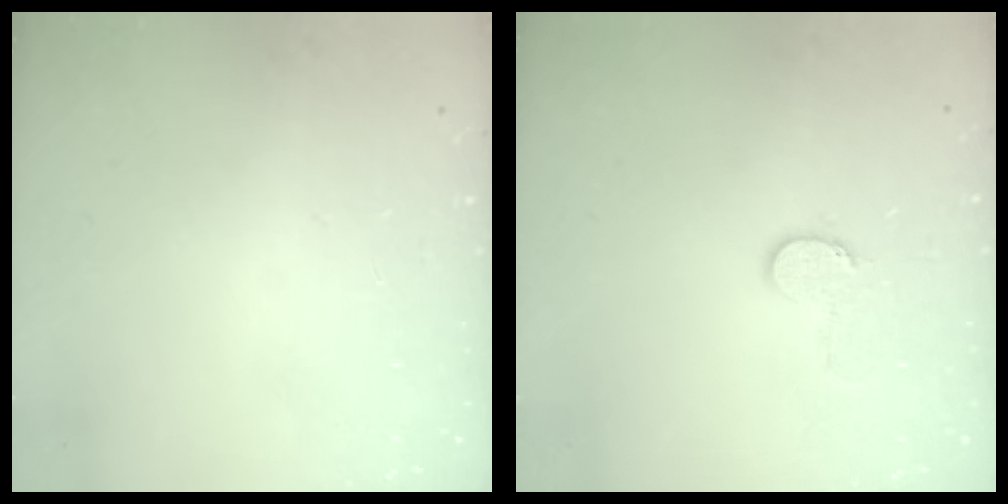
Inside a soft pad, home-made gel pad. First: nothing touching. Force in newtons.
{"total": 6.9, "press": 6.8, "slide": 0.7}